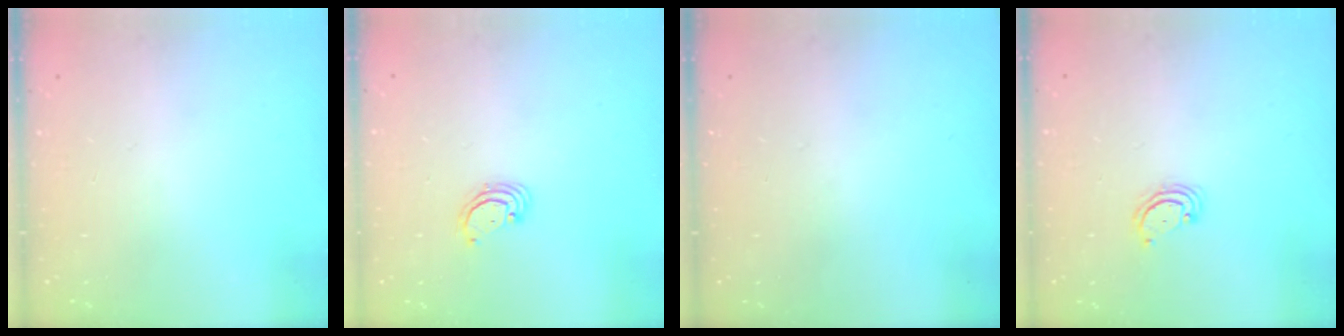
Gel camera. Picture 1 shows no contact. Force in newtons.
{"total": 2.8, "press": 2.8, "slide": 0.2}
{"total": 0.0}
{"total": 2.9, "press": 2.9, "slide": 0.3}